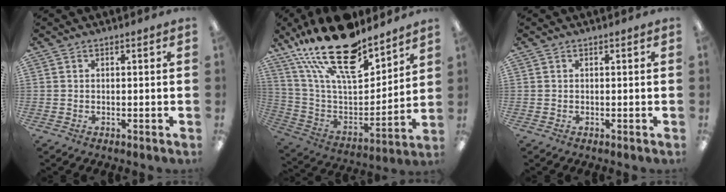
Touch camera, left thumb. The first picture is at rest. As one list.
[{"total": 24.4, "force": [16.8, 9.8, 14.8], "torque": [-0.274, -0.104, 0.292]}, {"total": 0.0}]